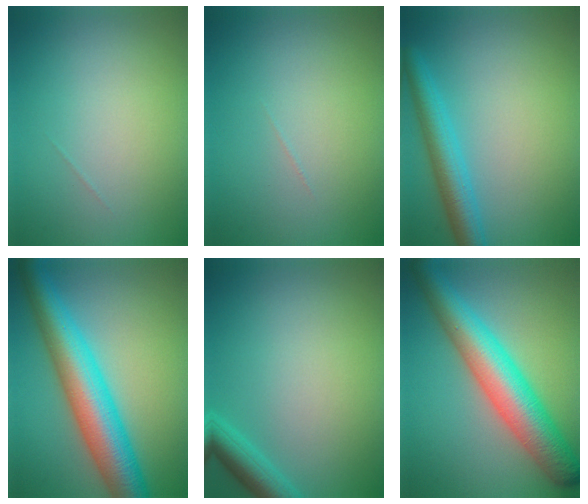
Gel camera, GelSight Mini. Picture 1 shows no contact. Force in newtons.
{"total": 0.0}
{"total": 4.3, "press": 4.3, "slide": 0.2}
{"total": 9.2, "press": 9.2, "slide": 0.2}
{"total": 2.9, "press": 2.9, "slide": 0.2}
{"total": 8.5, "press": 8.5, "slide": 0.1}